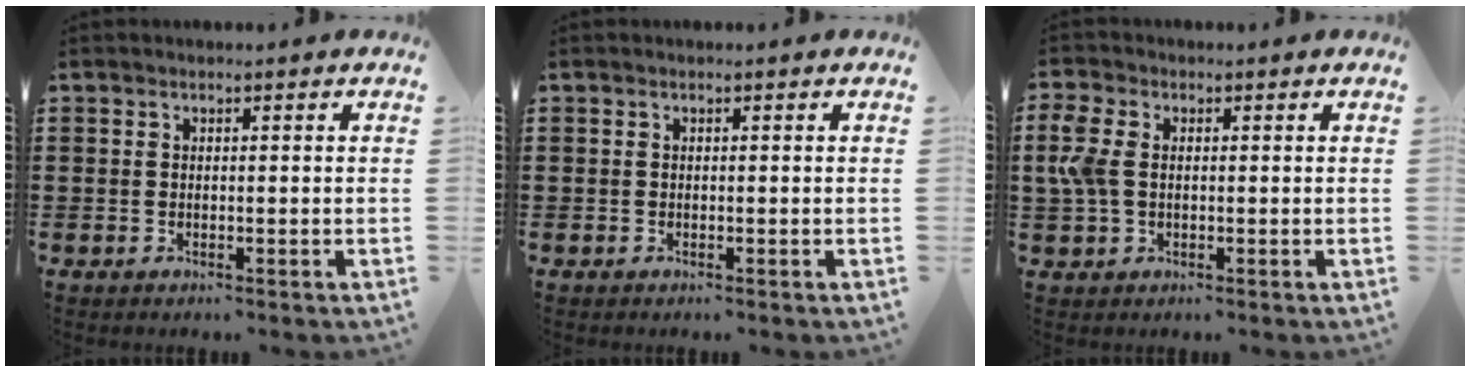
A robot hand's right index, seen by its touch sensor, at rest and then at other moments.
{"total": 0.0}
{"total": 5.2, "force": [0.4, 3.3, 3.9], "torque": [-0.118, -0.002, -0.003]}